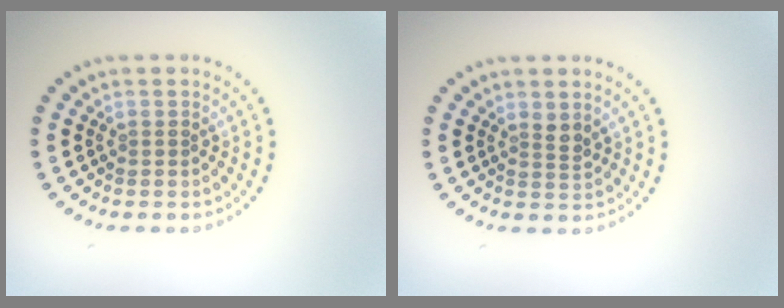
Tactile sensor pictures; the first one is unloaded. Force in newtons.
{"total": 1.2, "press": 1.0, "slide": 0.7}